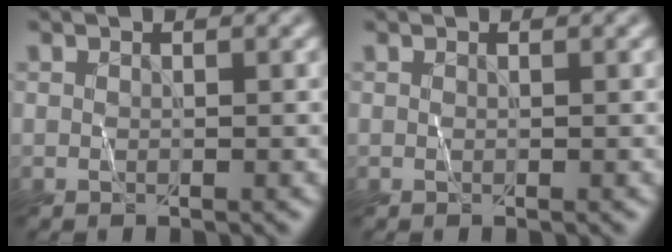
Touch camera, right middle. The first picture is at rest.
{"total": 0.0}